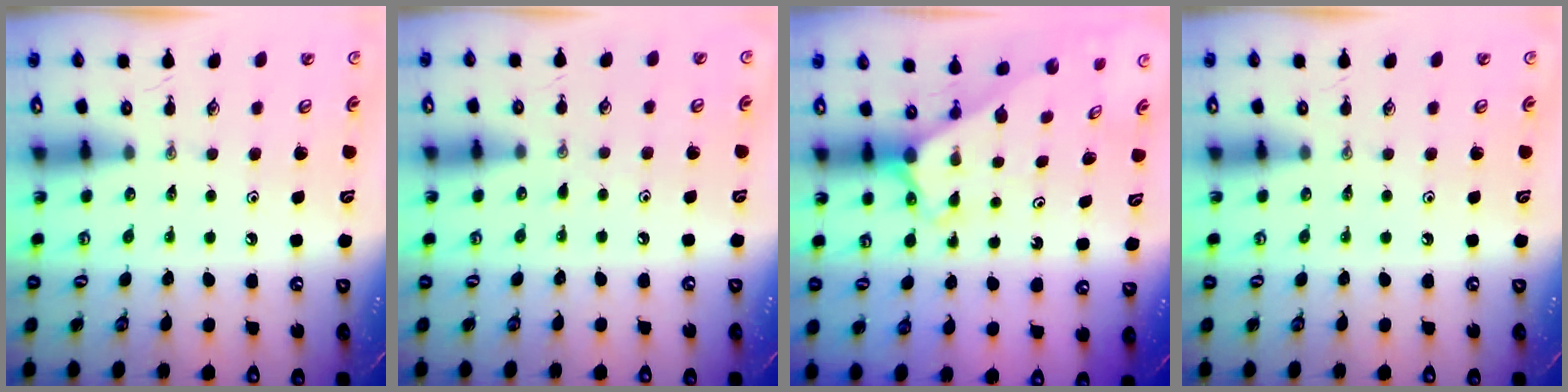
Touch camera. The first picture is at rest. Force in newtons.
{"total": 2.7, "press": 2.7, "slide": 0.4}
{"total": 2.3, "press": 2.3, "slide": 0.2}
{"total": 0.0}